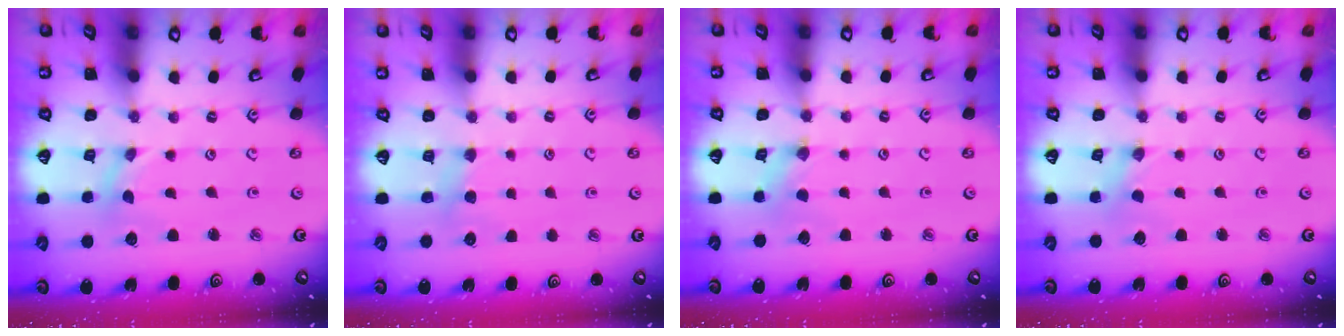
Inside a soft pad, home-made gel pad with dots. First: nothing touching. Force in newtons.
{"total": 3.6, "press": 3.6, "slide": 0.5}
{"total": 0.5, "press": 0.5, "slide": 0.2}
{"total": 0.0}